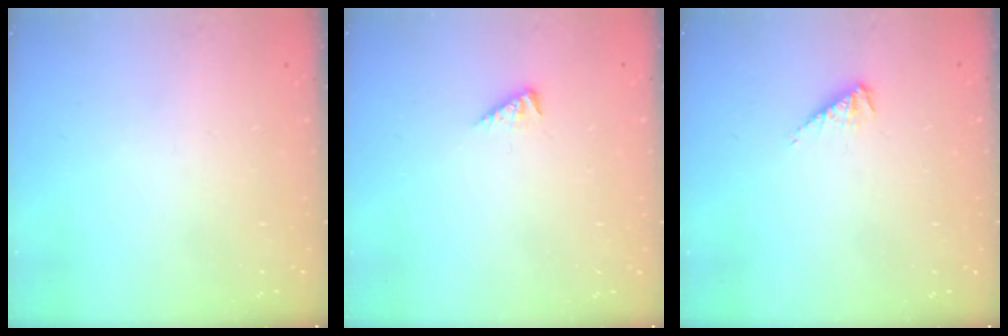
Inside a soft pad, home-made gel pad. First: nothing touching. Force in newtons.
{"total": 2.4, "press": 2.3, "slide": 0.5}
{"total": 3.7, "press": 3.7, "slide": 0.6}